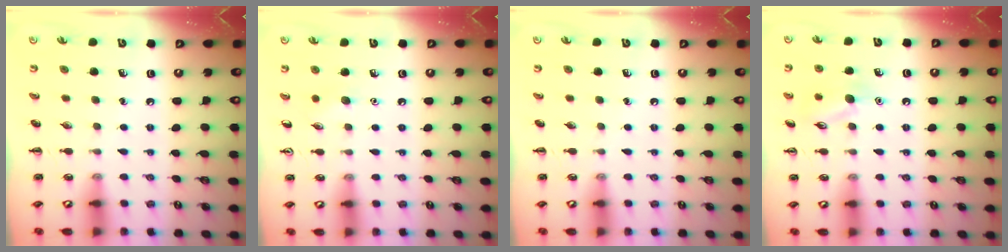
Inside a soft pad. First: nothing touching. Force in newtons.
{"total": 3.7, "press": 3.5, "slide": 1.1}
{"total": 0.0}
{"total": 8.8, "press": 8.7, "slide": 1.2}